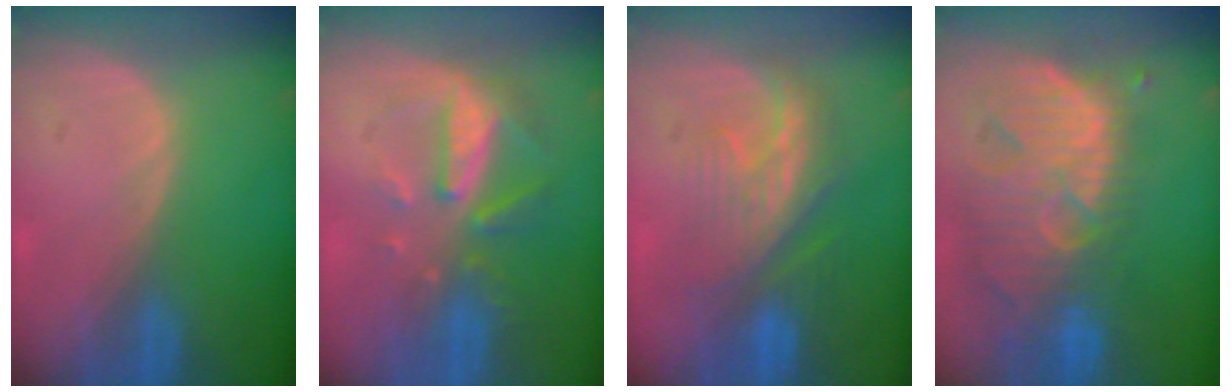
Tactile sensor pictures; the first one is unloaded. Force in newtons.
{"total": 8.0, "press": 7.3, "slide": 3.3}
{"total": 8.4, "press": 8.1, "slide": 1.9}
{"total": 13.4, "press": 11.5, "slide": 6.9}